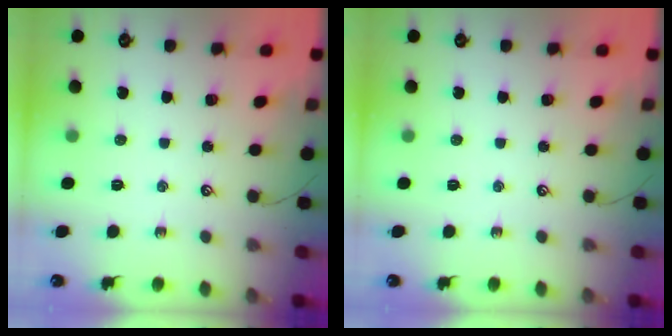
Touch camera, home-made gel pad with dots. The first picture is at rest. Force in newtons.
{"total": 0.0}